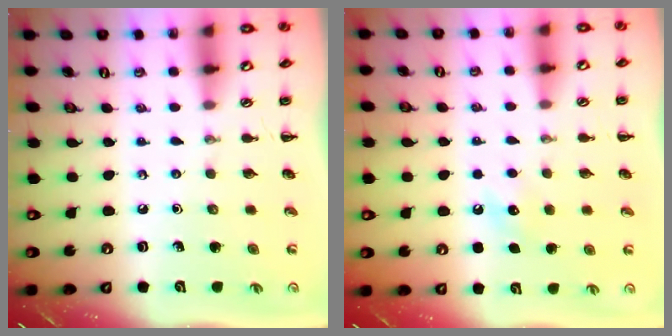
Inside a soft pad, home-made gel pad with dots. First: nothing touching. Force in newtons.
{"total": 5.2, "press": 5.0, "slide": 1.4}